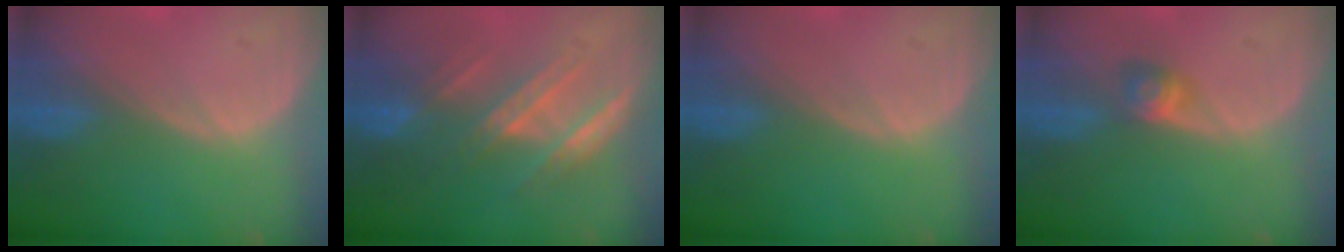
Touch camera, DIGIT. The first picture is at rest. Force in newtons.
{"total": 7.3, "press": 6.7, "slide": 2.9}
{"total": 0.0}
{"total": 2.9, "press": 2.6, "slide": 1.4}